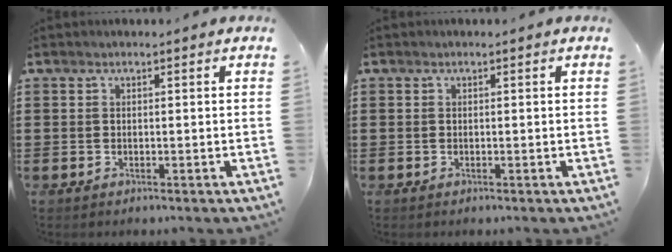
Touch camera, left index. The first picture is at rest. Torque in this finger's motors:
{"motor_torque": [0.00, 0.00, 0.00, 0.00]}